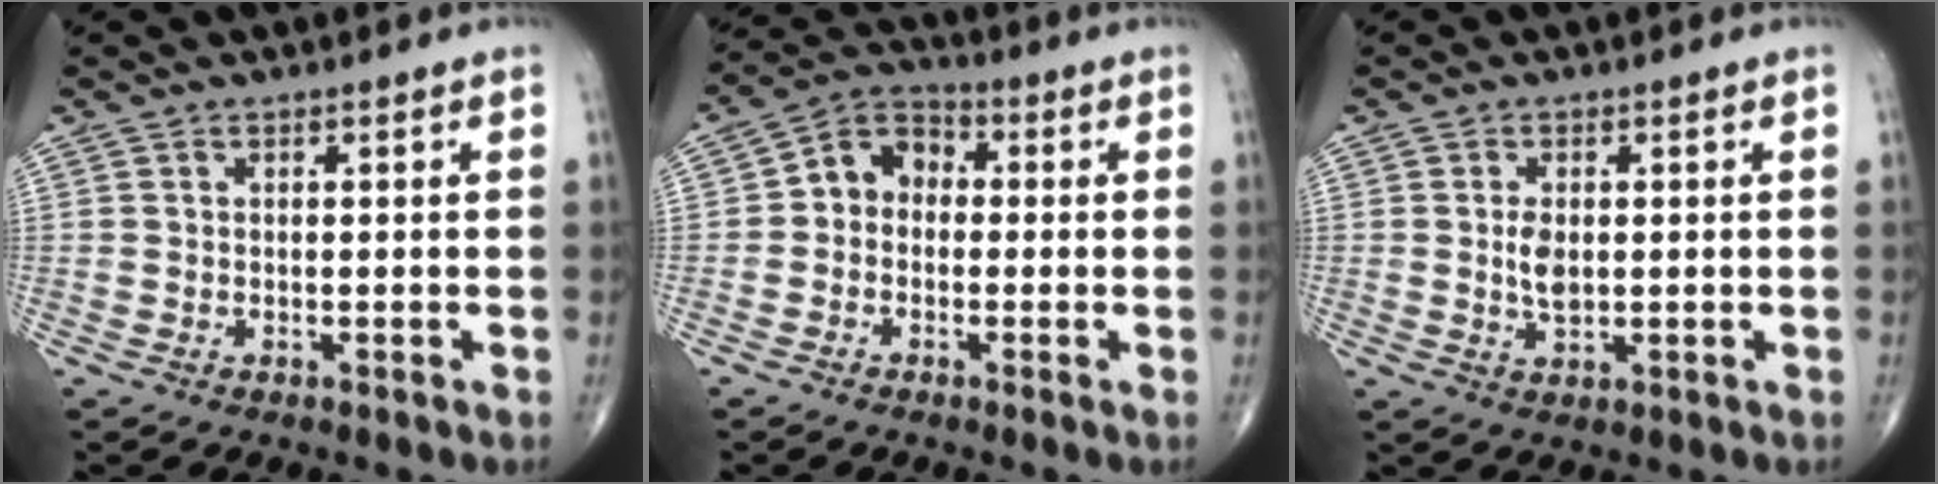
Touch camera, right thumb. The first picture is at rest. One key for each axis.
{"total": 6.9, "fx": -0.4, "fy": 5.5, "fz": 4.0, "tx": -0.042, "ty": 0.027, "tz": -0.027}
{"total": 3.7, "fx": 0.2, "fy": 2.1, "fz": 3.1, "tx": -0.054, "ty": -0.005, "tz": 0.005}